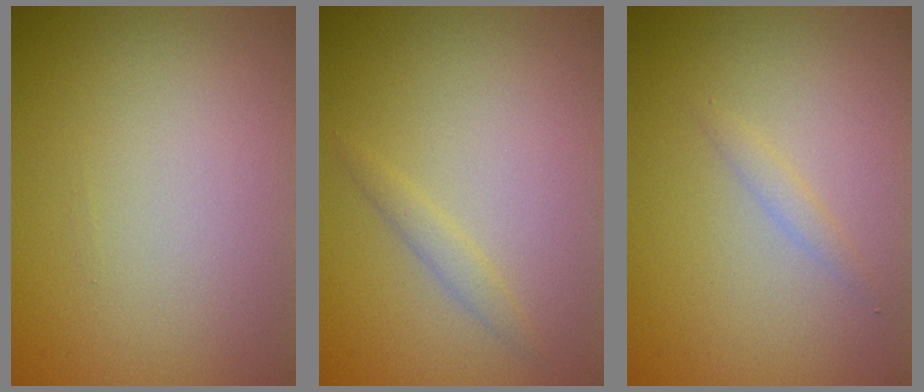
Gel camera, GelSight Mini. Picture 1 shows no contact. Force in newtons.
{"total": 1.0, "press": 1.0, "slide": 0.1}
{"total": 0.9, "press": 0.9, "slide": 0.1}